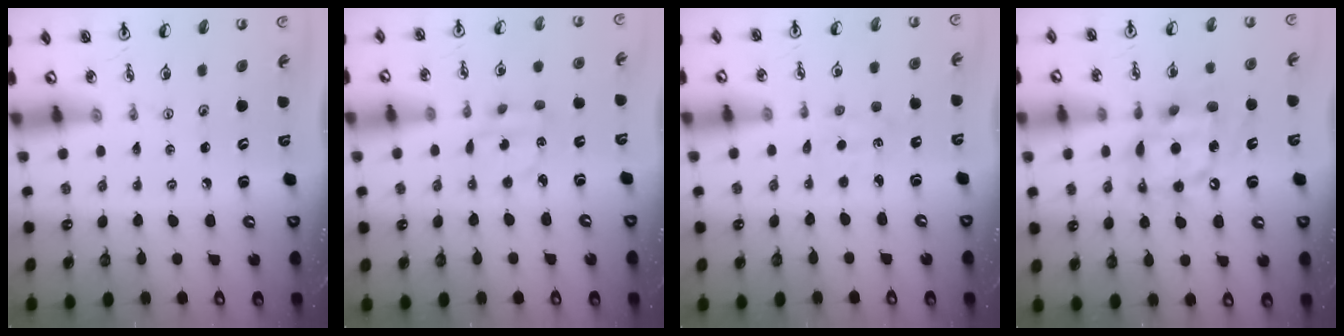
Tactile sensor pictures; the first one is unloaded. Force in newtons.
{"total": 4.0, "press": 4.0, "slide": 0.1}
{"total": 2.2, "press": 2.2, "slide": 0.4}
{"total": 13.8, "press": 13.7, "slide": 1.5}